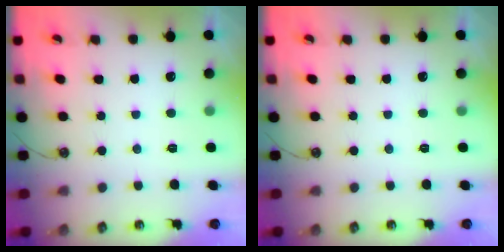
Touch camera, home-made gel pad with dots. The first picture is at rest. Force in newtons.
{"total": 0.0}